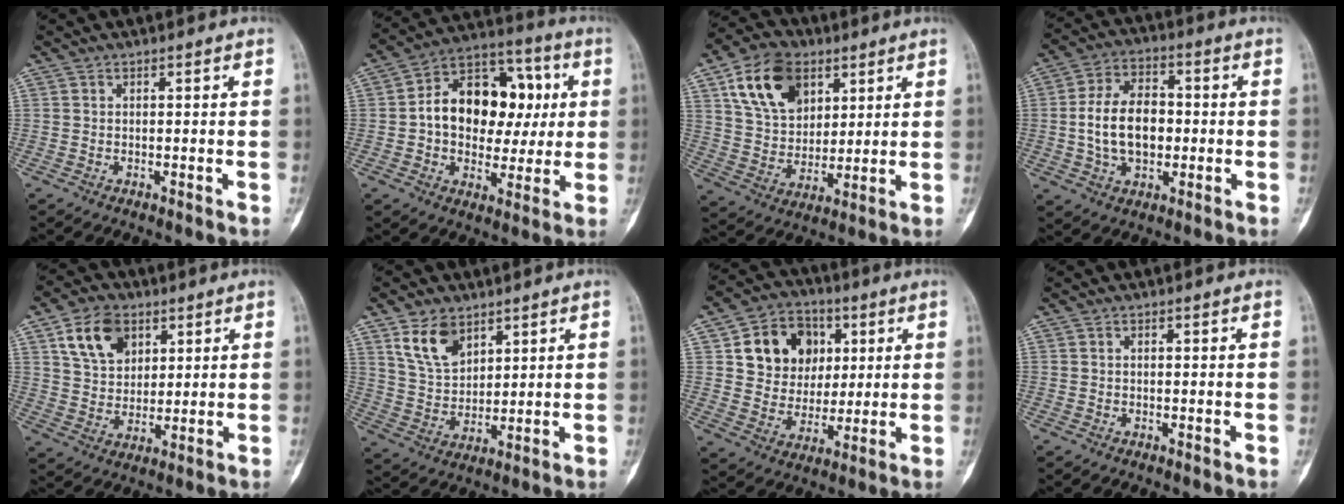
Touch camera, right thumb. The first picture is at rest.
{"total": 18.7, "force": [1.7, 13.2, 13.2], "torque": [-0.153, 0.031, 0.022]}
{"total": 15.4, "force": [7.0, 10.4, 9.0], "torque": [-0.132, -0.019, 0.130]}
{"total": 12.9, "force": [-0.6, 8.4, 9.8], "torque": [-0.160, 0.018, -0.011]}
{"total": 10.9, "force": [5.0, 7.5, 6.1], "torque": [-0.080, -0.015, 0.096]}
{"total": 9.5, "force": [5.6, 5.7, 5.1], "torque": [-0.078, -0.029, 0.118]}
{"total": 14.3, "force": [4.5, 11.8, 6.8], "torque": [-0.069, -0.006, 0.080]}
{"total": 0.0}